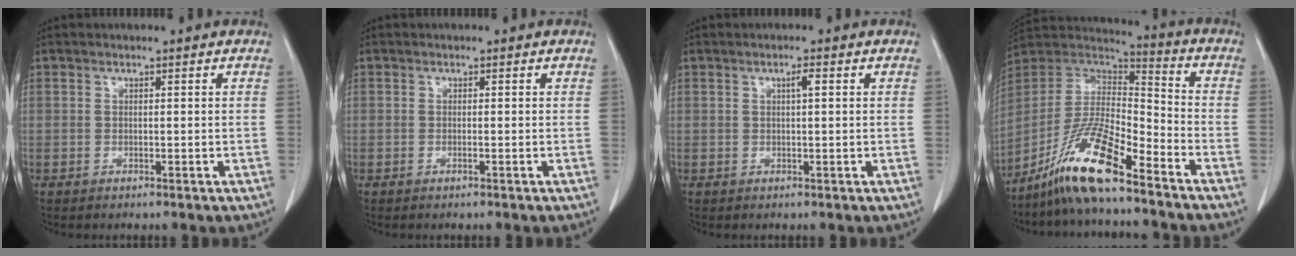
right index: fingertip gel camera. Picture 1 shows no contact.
{"total": 0.0}
{"total": 1.3, "force": [0.4, 0.0, 1.3], "torque": [-0.024, 0.003, 0.007]}
{"total": 13.7, "force": [-9.7, 1.9, 9.5], "torque": [-0.183, 0.008, -0.178]}